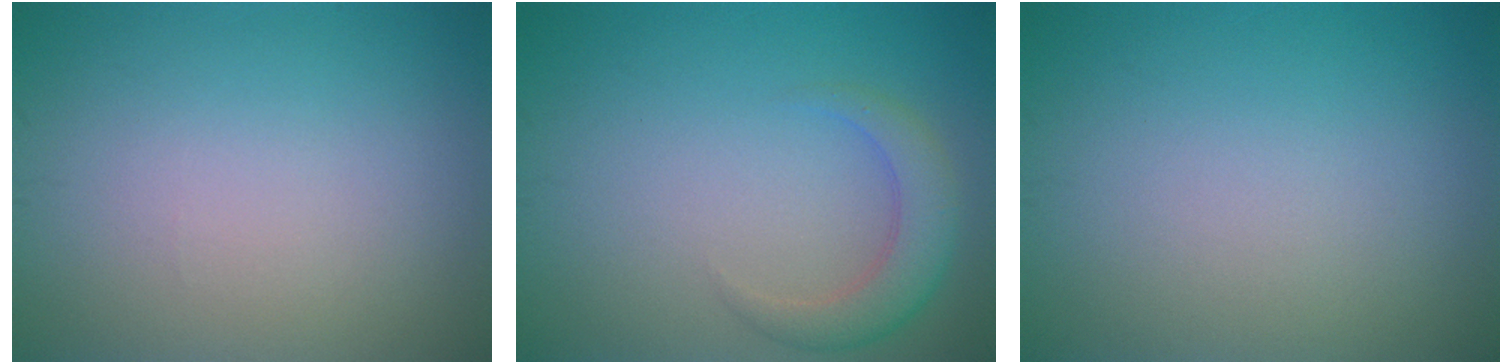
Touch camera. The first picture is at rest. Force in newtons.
{"total": 3.0, "press": 3.0, "slide": 0.3}
{"total": 0.0}